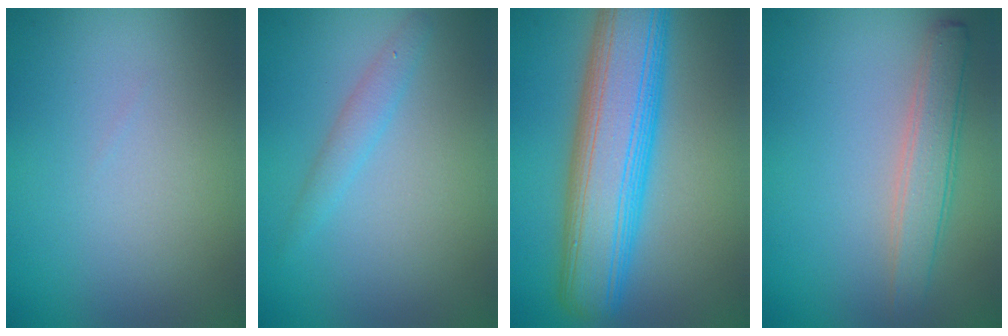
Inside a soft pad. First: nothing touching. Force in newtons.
{"total": 1.6, "press": 1.6, "slide": 0.1}
{"total": 11.2, "press": 11.2, "slide": 0.4}
{"total": 2.9, "press": 2.9, "slide": 0.2}